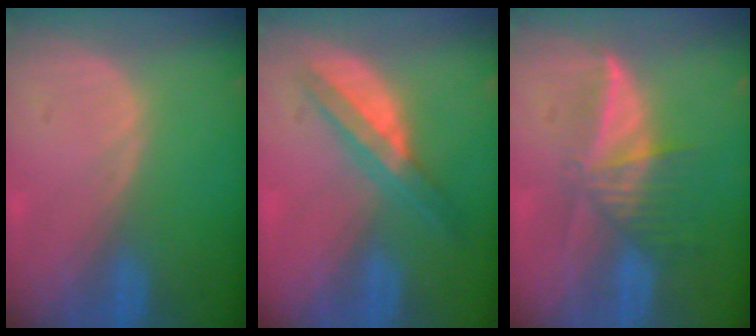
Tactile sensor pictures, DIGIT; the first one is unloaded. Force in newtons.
{"total": 6.0, "press": 5.4, "slide": 2.7}
{"total": 6.0, "press": 5.7, "slide": 1.9}